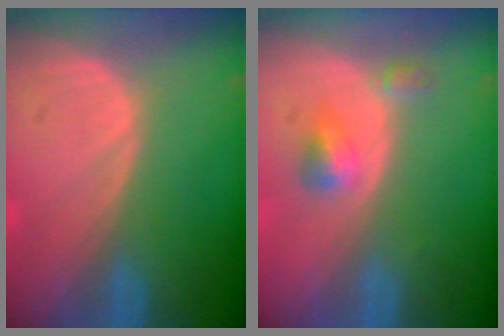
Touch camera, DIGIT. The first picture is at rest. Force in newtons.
{"total": 3.3, "press": 3.1, "slide": 1.2}